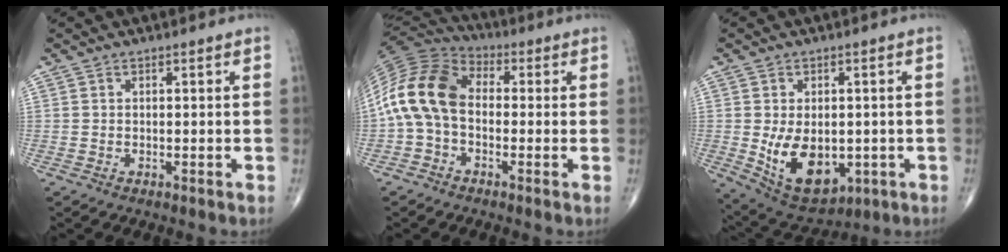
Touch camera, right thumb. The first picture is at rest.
{"total": 14.2, "force": [-0.8, 9.5, 10.6], "torque": [-0.213, 0.033, -0.028]}
{"total": 12.5, "force": [-2.0, 7.9, 9.5], "torque": [-0.131, -0.010, -0.007]}